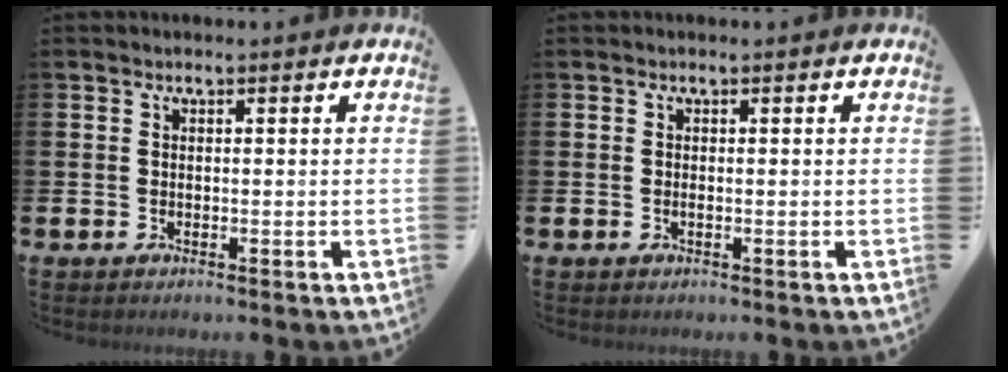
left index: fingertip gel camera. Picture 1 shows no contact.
{"total": 0.0}